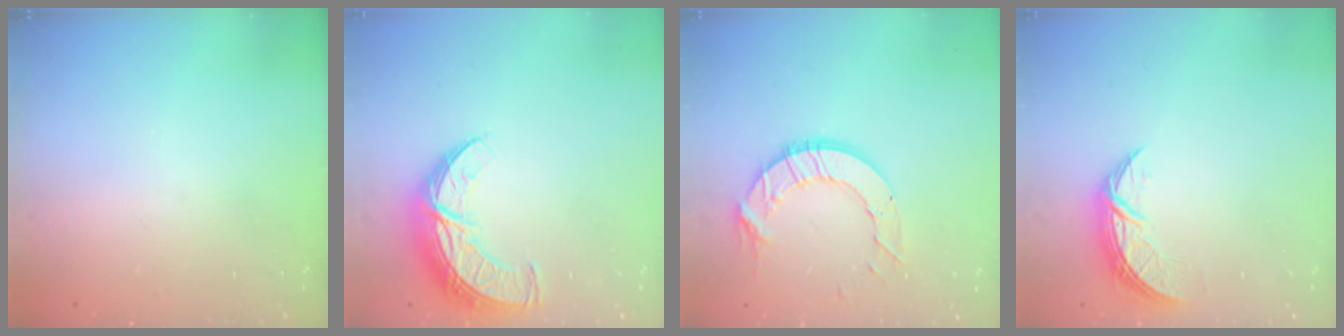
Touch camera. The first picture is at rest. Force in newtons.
{"total": 10.6, "press": 10.6, "slide": 0.9}
{"total": 10.4, "press": 10.3, "slide": 0.5}
{"total": 7.3, "press": 7.3, "slide": 0.5}